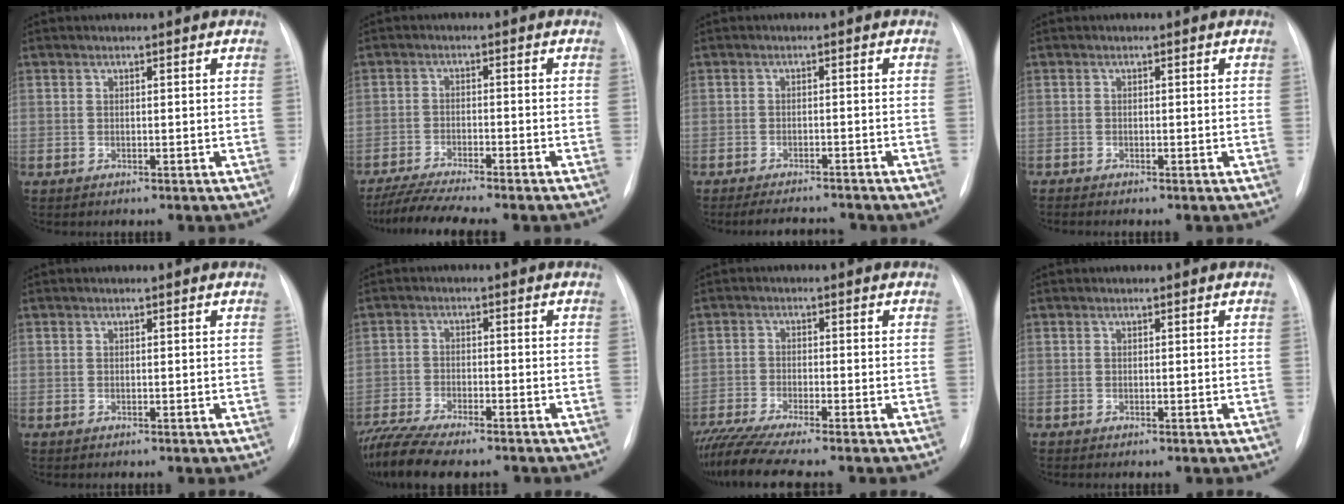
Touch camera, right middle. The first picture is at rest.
{"total": 8.9, "force": [-7.7, -0.1, 4.4], "torque": [-0.074, -0.018, -0.124]}
{"total": 5.6, "force": [-5.4, 0.1, 1.7], "torque": [-0.021, -0.006, -0.082]}
{"total": 0.5, "force": [-0.5, -0.2, 0.2], "torque": [0.000, -0.001, -0.008]}
{"total": 0.0}
{"total": 11.8, "force": [-10.1, 2.1, 5.6], "torque": [-0.101, -0.013, -0.162]}
{"total": 9.3, "force": [-8.0, -0.7, 4.6], "torque": [-0.079, -0.024, -0.135]}
{"total": 0.0}